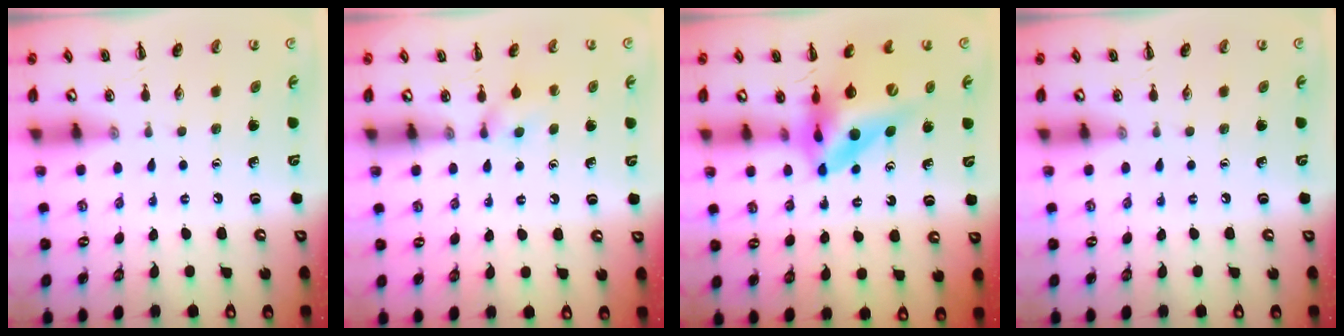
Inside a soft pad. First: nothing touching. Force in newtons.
{"total": 3.3, "press": 3.0, "slide": 1.4}
{"total": 13.1, "press": 12.4, "slide": 4.1}
{"total": 0.0}